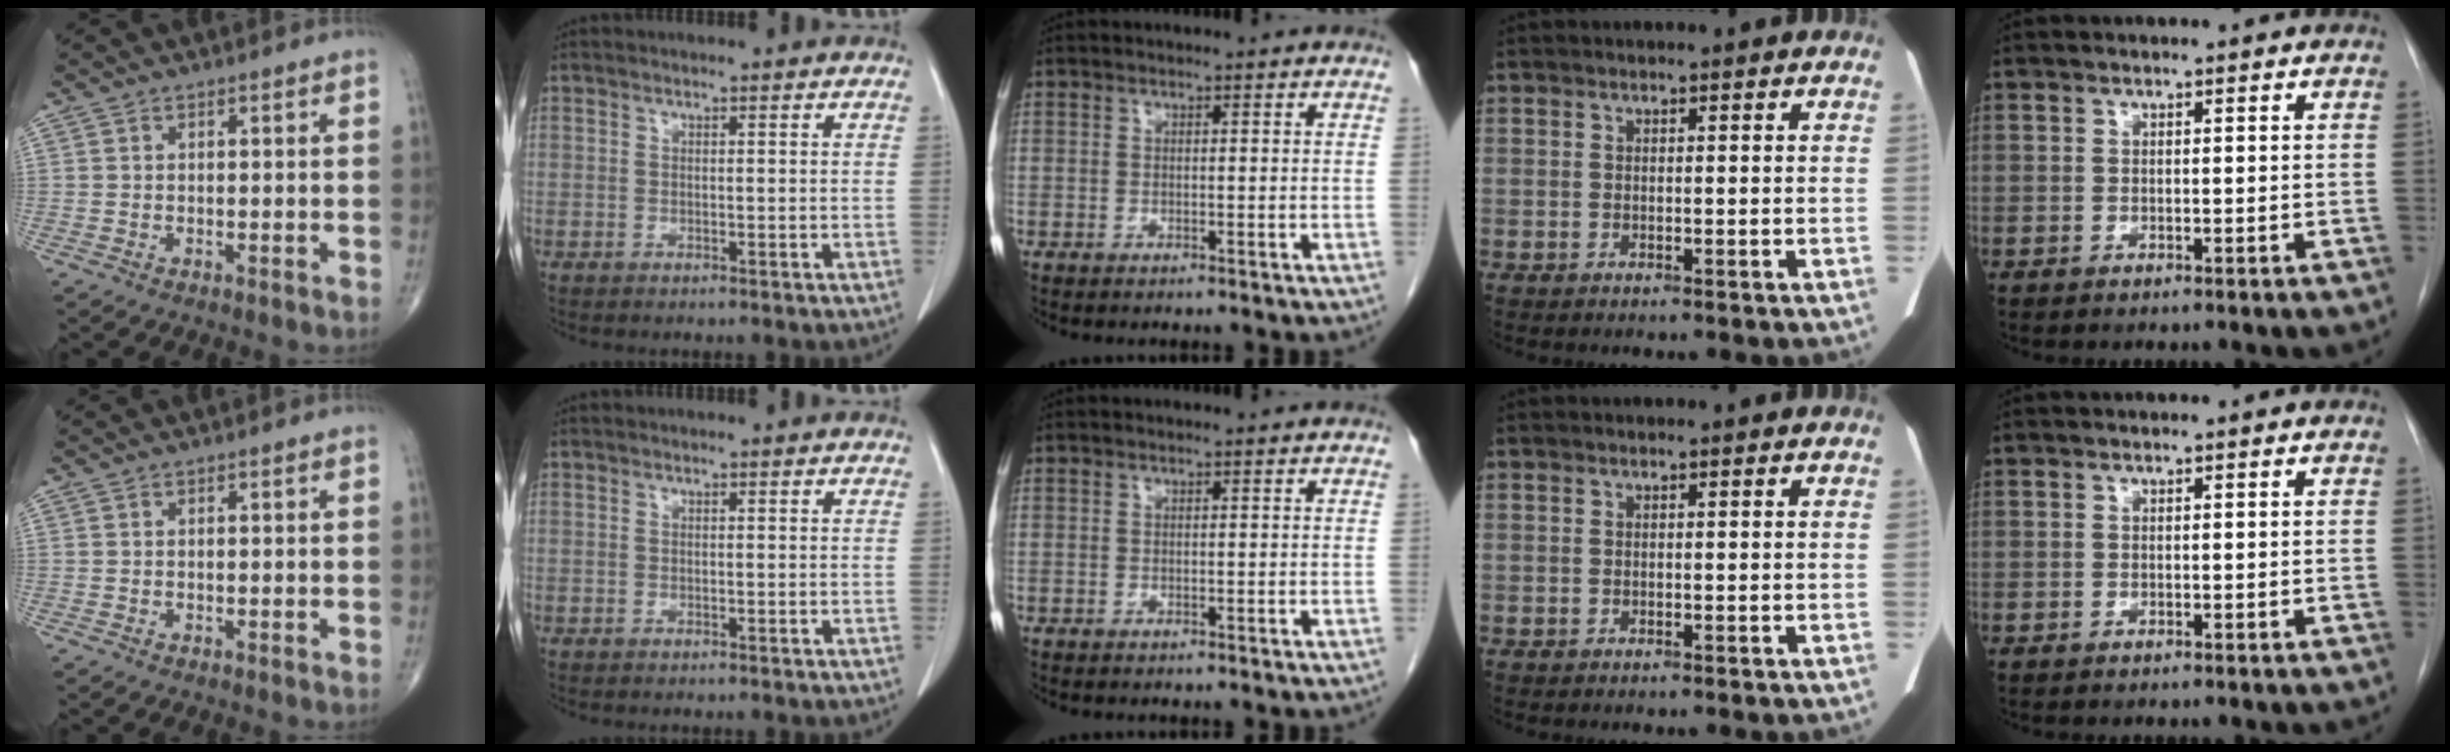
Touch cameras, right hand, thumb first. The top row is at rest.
{}